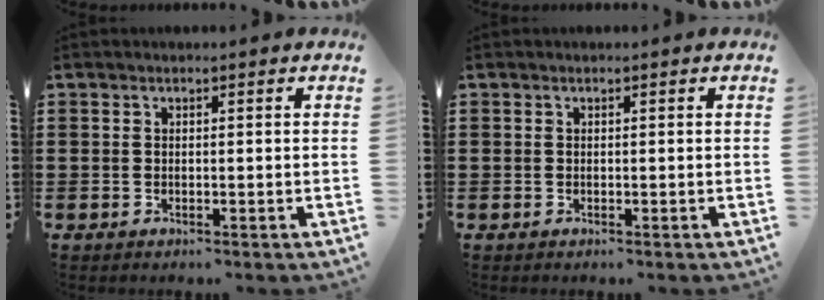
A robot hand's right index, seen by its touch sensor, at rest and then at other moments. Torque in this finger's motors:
{"motor_torque": [-0.17, 0.40, 0.08, 0.02]}